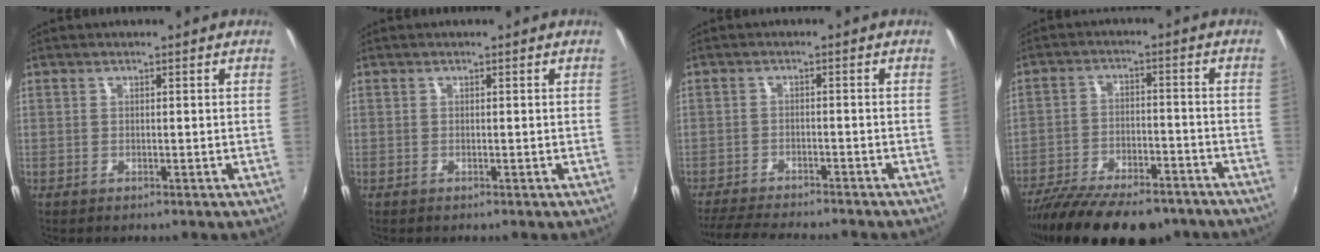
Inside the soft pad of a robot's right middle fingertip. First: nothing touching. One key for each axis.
{"total": 0.0}
{"total": 10.5, "fx": -9.5, "fy": 1.4, "fz": 4.2, "tx": -0.105, "ty": -0.020, "tz": -0.153}
{"total": 19.7, "fx": -15.7, "fy": 6.5, "fz": 9.9, "tx": -0.198, "ty": -0.035, "tz": -0.237}